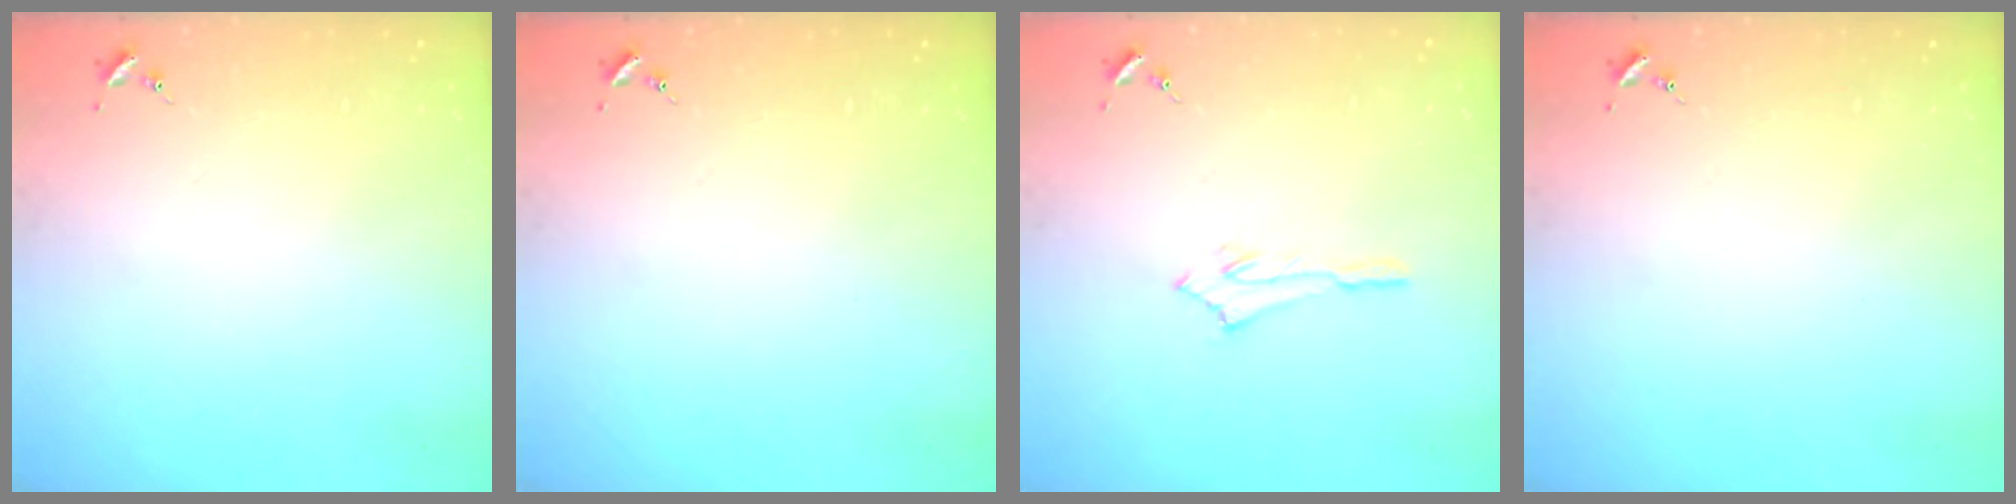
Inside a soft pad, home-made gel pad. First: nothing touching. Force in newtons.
{"total": 0.0}
{"total": 2.5, "press": 2.5, "slide": 0.2}
{"total": 0.0}